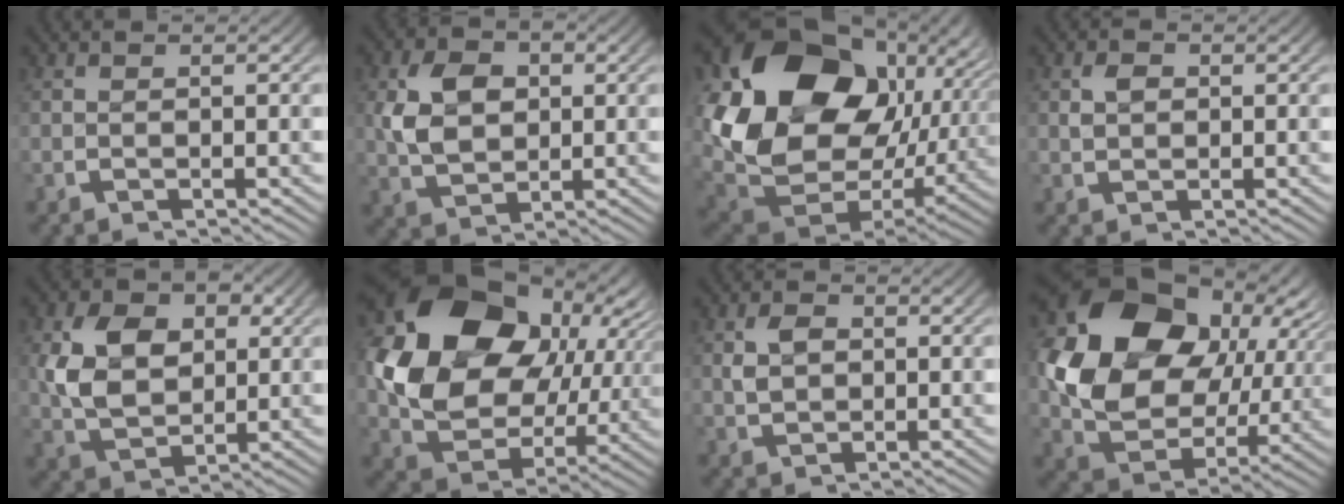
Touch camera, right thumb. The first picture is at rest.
{"total": 6.4, "force": [0.7, 4.9, 4.0], "torque": [-0.088, -0.015, 0.023]}
{"total": 21.9, "force": [0.3, 15.4, 15.5], "torque": [-0.327, -0.056, 0.029]}
{"total": 1.4, "force": [0.5, 1.2, 0.6], "torque": [-0.010, -0.004, 0.011]}
{"total": 8.8, "force": [0.7, 6.8, 5.6], "torque": [-0.126, -0.026, 0.023]}
{"total": 19.7, "force": [2.0, 14.0, 13.7], "torque": [-0.284, -0.025, 0.036]}
{"total": 2.2, "force": [0.4, 1.9, 1.2], "torque": [-0.027, -0.007, 0.012]}
{"total": 17.4, "force": [1.2, 12.6, 11.9], "torque": [-0.253, -0.031, 0.026]}